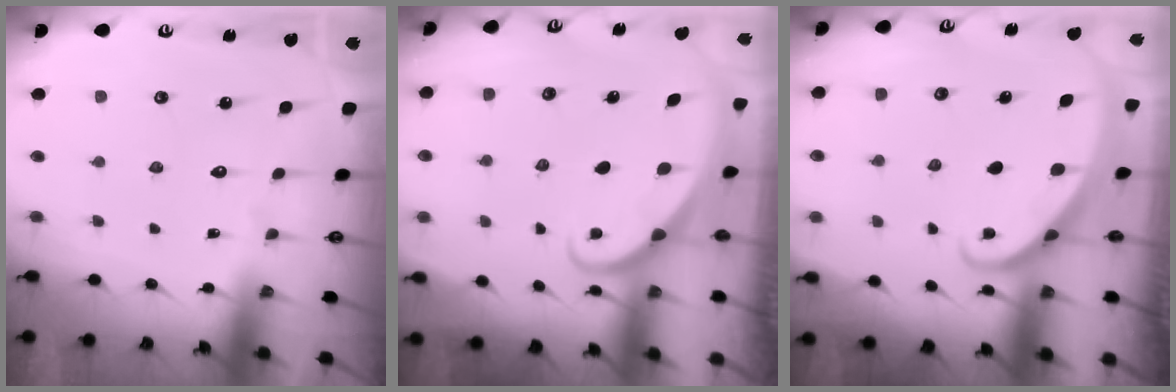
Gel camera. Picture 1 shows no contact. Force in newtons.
{"total": 1.8, "press": 1.8, "slide": 0.0}
{"total": 1.7, "press": 1.6, "slide": 0.0}